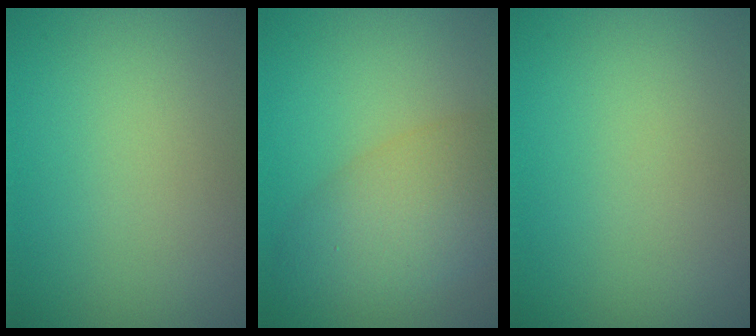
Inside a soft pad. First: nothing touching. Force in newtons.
{"total": 6.1, "press": 6.1, "slide": 0.2}
{"total": 0.0}